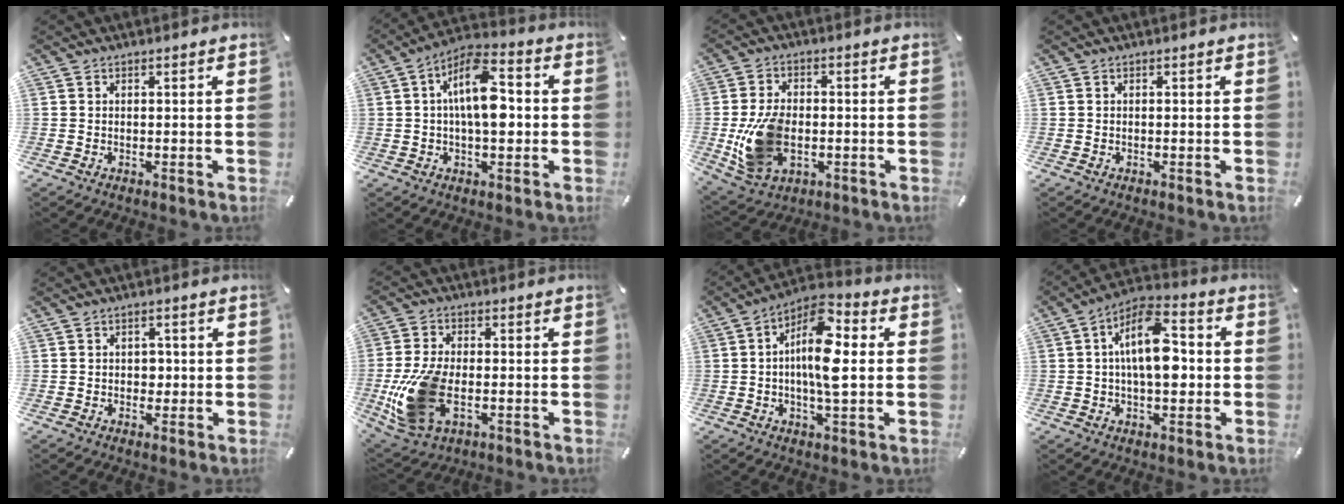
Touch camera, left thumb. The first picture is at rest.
{"total": 13.1, "force": [0.6, 6.3, 11.5], "torque": [-0.197, 0.002, 0.009]}
{"total": 12.9, "force": [-2.4, 8.6, 9.3], "torque": [-0.192, 0.001, -0.037]}
{"total": 0.0}
{"total": 2.2, "force": [-0.2, 1.9, 1.1], "torque": [-0.008, -0.001, -0.010]}
{"total": 15.4, "force": [-3.5, 9.2, 11.9], "torque": [-0.261, -0.006, -0.057]}
{"total": 12.4, "force": [1.0, 4.5, 11.5], "torque": [-0.208, -0.008, 0.014]}
{"total": 13.8, "force": [0.6, 7.1, 11.8], "torque": [-0.202, 0.003, 0.011]}